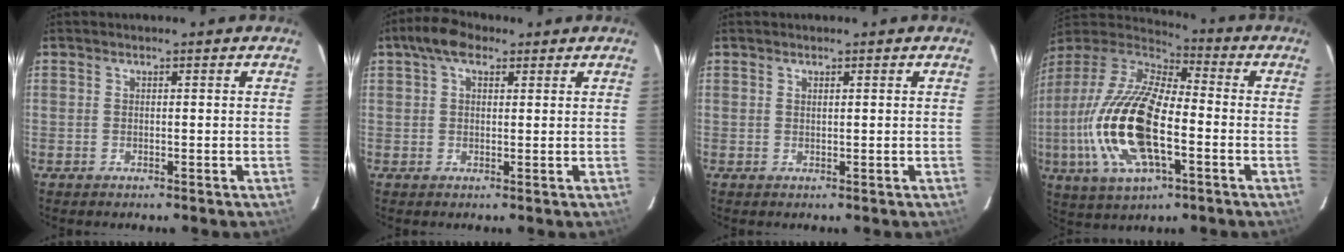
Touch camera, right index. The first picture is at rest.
{"total": 4.6, "force": [2.9, 2.4, 2.8], "torque": [-0.054, 0.021, 0.051]}
{"total": 0.9, "force": [0.6, -0.6, -0.3], "torque": [0.009, -0.002, 0.013]}
{"total": 22.3, "force": [-5.2, 9.0, 19.8], "torque": [-0.418, -0.022, -0.099]}